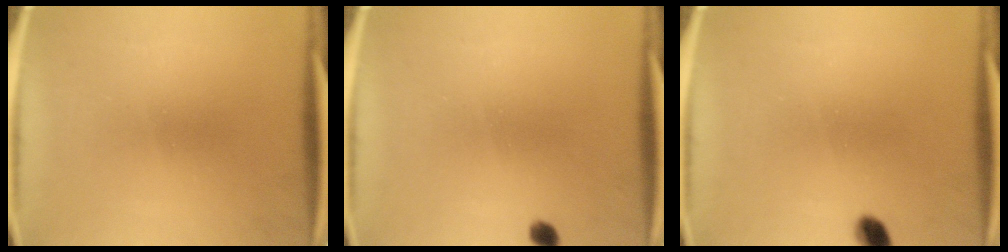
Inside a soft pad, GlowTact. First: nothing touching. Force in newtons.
{"total": 1.4}
{"total": 2.9}